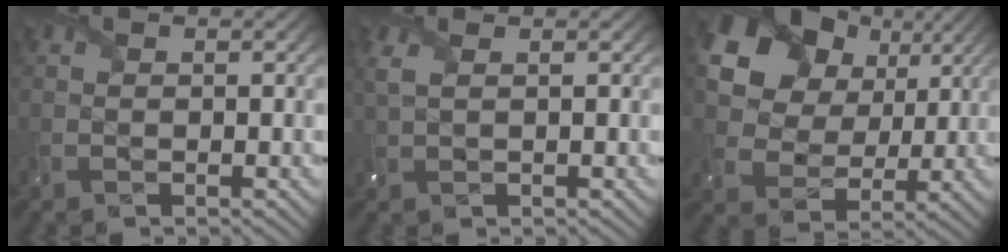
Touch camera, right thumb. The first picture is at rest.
{"total": 2.0, "force": [1.0, 0.7, 1.6], "torque": [-0.050, 0.005, 0.020]}
{"total": 16.6, "force": [7.9, 12.0, 8.2], "torque": [-0.207, 0.056, 0.149]}